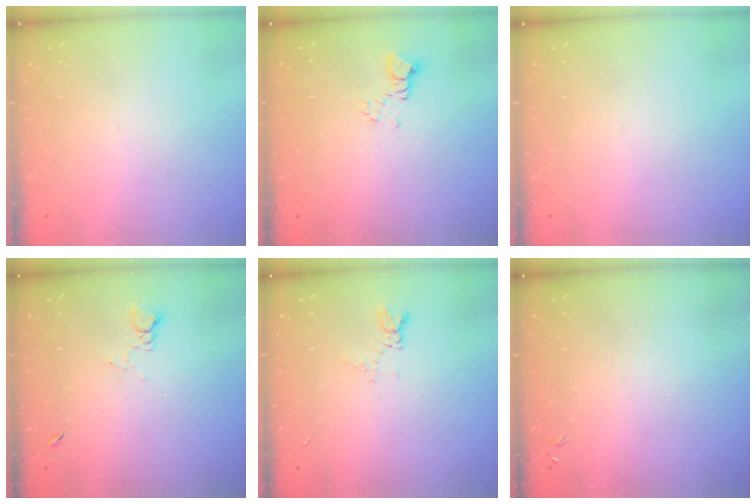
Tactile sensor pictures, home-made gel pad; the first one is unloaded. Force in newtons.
{"total": 2.6, "press": 2.5, "slide": 0.4}
{"total": 0.0}
{"total": 1.8, "press": 1.7, "slide": 0.3}
{"total": 5.4, "press": 5.3, "slide": 0.7}
{"total": 0.0}